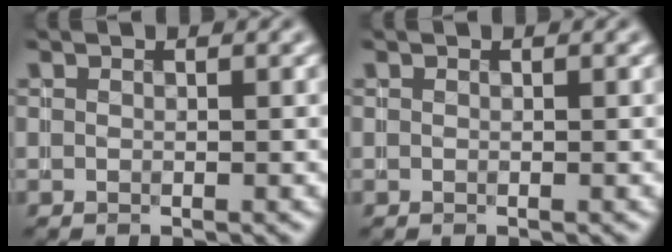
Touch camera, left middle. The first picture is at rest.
{"total": 0.0}